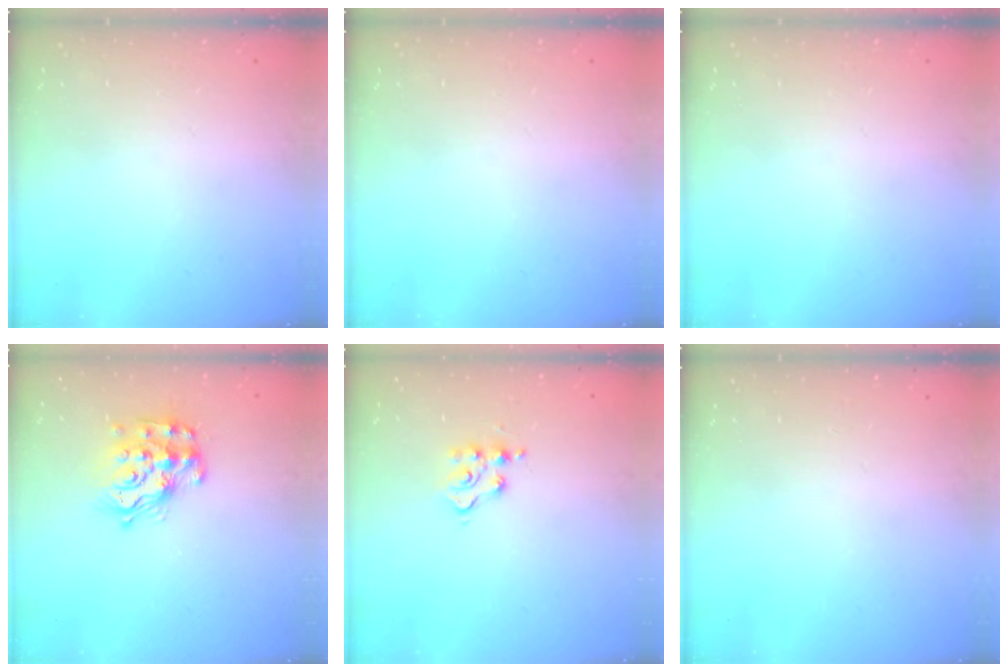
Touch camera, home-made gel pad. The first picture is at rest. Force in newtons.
{"total": 0.0}
{"total": 0.0}
{"total": 13.6, "press": 13.6, "slide": 1.0}
{"total": 5.1, "press": 5.1, "slide": 0.4}
{"total": 0.0}